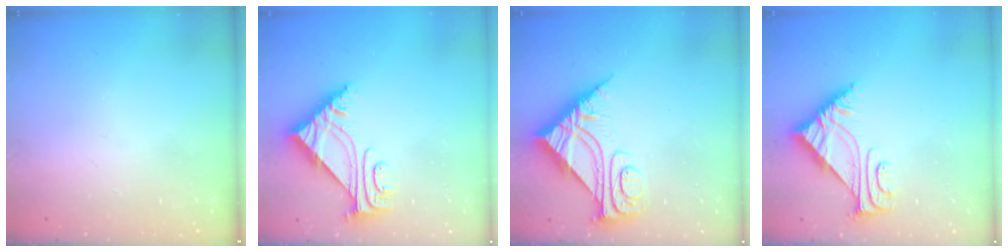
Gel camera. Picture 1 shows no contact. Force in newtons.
{"total": 7.0, "press": 6.9, "slide": 0.9}
{"total": 7.9, "press": 7.9, "slide": 0.8}
{"total": 5.2, "press": 5.1, "slide": 0.7}